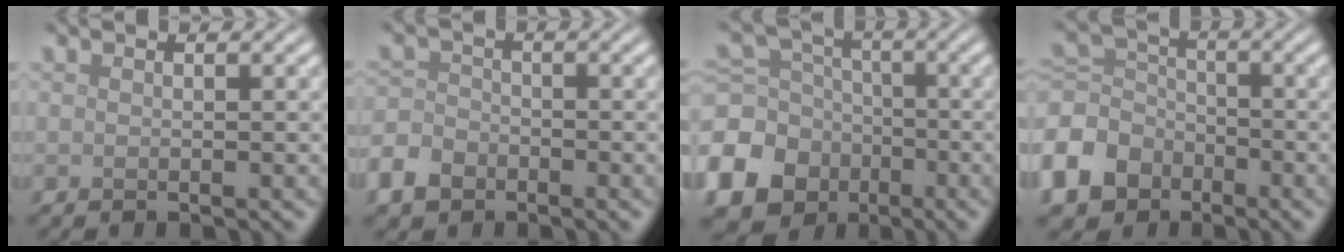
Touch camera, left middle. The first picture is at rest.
{"total": 3.6, "force": [-2.2, 2.5, 1.3], "torque": [-0.032, -0.001, -0.053]}
{"total": 11.6, "force": [-4.9, 9.9, 3.7], "torque": [-0.109, -0.031, -0.107]}
{"total": 8.1, "force": [-4.1, 6.2, 3.2], "torque": [-0.091, -0.004, -0.102]}